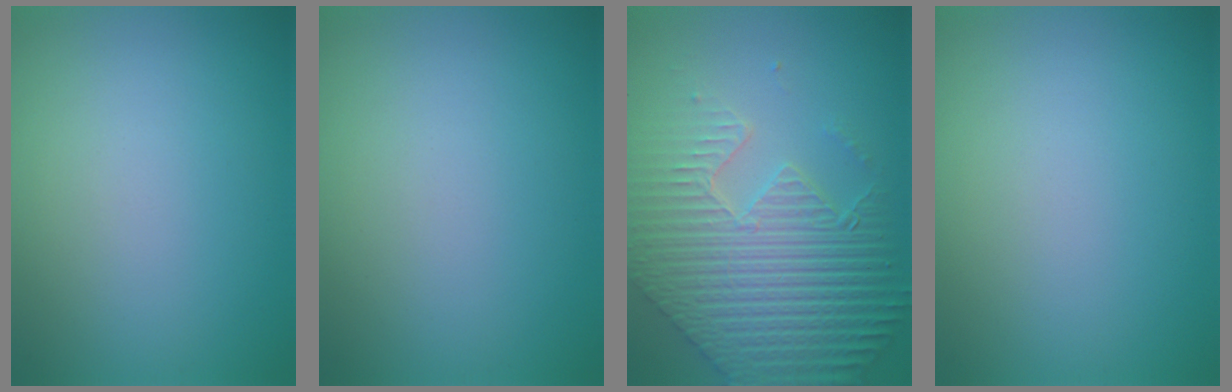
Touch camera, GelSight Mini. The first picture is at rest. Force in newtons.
{"total": 0.0}
{"total": 9.2, "press": 6.5, "slide": 6.5}
{"total": 0.0}